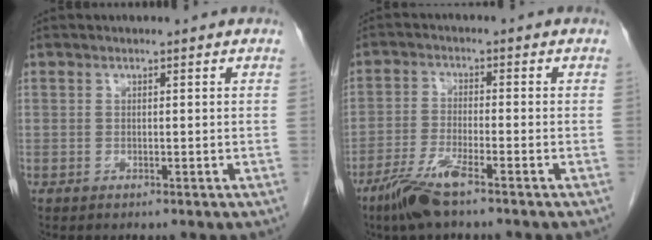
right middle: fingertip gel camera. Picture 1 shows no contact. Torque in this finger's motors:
{"motor_torque": [0.19, -0.14, 0.08, 0.06]}